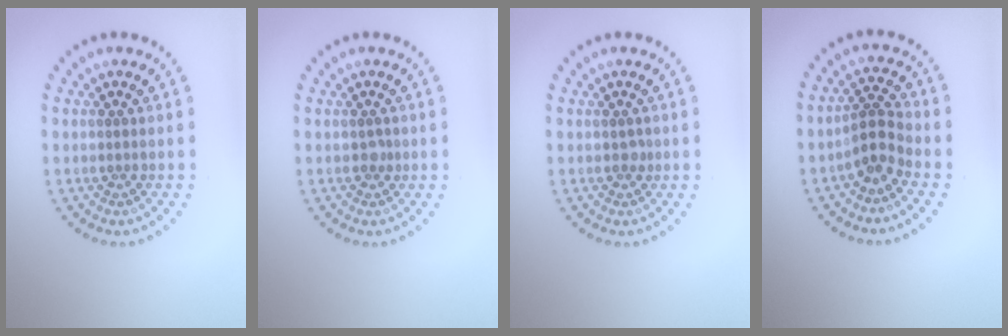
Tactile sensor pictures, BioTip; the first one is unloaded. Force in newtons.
{"total": 0.6, "press": 0.5, "slide": 0.3}
{"total": 0.6, "press": 0.5, "slide": 0.2}
{"total": 2.7, "press": 2.1, "slide": 1.7}